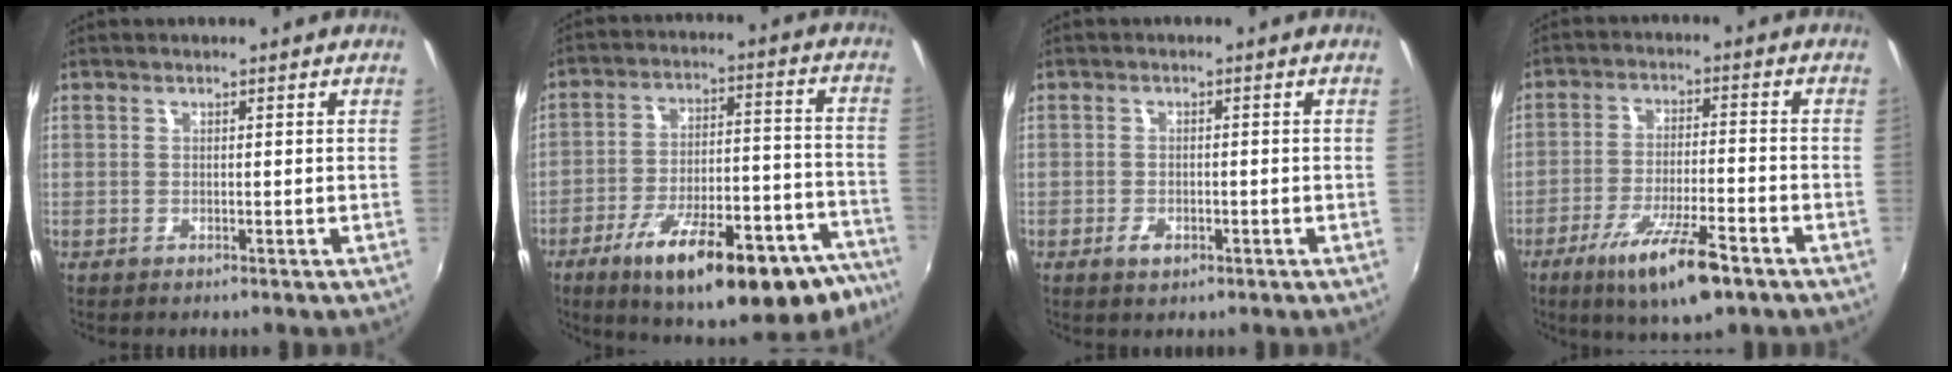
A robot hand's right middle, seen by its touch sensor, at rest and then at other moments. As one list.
[{"total": 25.9, "force": [-18.0, 8.2, 16.8], "torque": [-0.241, -0.002, -0.245]}, {"total": 2.5, "force": [-1.3, 1.4, 1.6], "torque": [-0.032, -0.002, -0.023]}, {"total": 12.2, "force": [-7.4, 2.4, 9.3], "torque": [-0.186, -0.024, -0.127]}]